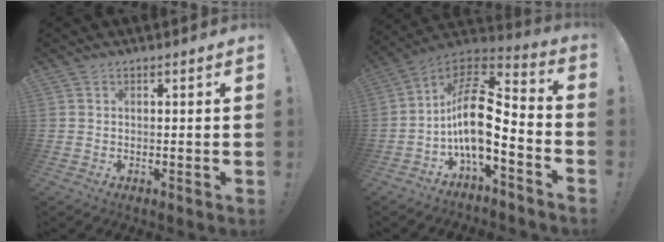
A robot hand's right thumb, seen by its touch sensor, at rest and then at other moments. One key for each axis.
{"total": 16.3, "fx": -1.8, "fy": 7.8, "fz": 14.2, "tx": -0.266, "ty": 0.008, "tz": -0.030}